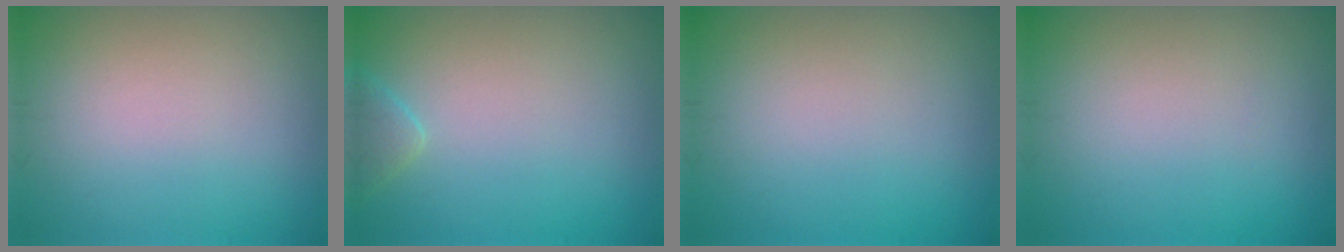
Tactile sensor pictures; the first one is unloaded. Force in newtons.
{"total": 1.6, "press": 1.6, "slide": 0.1}
{"total": 0.0}
{"total": 0.0}